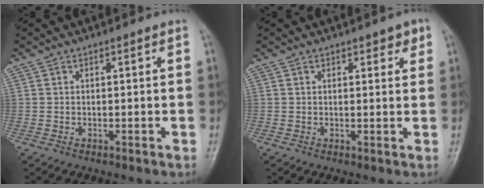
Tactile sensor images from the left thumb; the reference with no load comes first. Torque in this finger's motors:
{"motor_torque": [-0.17, 0.17, -0.18, 0.02, 0.06]}